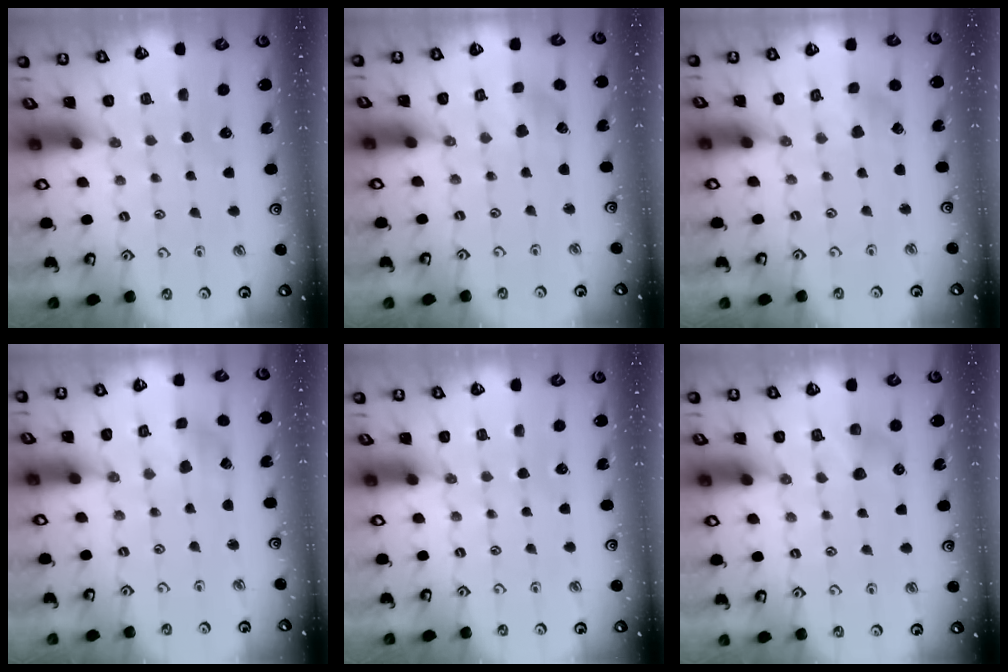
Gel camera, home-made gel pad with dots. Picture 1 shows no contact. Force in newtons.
{"total": 2.4, "press": 2.3, "slide": 0.6}
{"total": 2.6, "press": 2.6, "slide": 0.3}
{"total": 2.7, "press": 2.6, "slide": 0.3}
{"total": 0.0}
{"total": 5.6, "press": 5.5, "slide": 0.4}